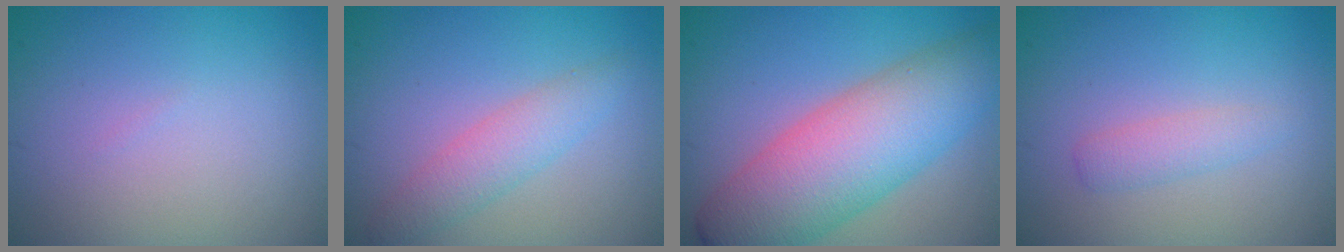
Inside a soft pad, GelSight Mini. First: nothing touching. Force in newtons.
{"total": 2.8, "press": 2.8, "slide": 0.0}
{"total": 9.4, "press": 9.4, "slide": 0.3}
{"total": 1.7, "press": 1.7, "slide": 0.1}